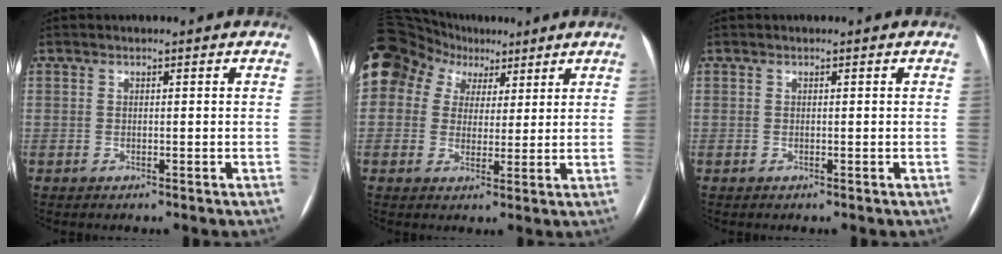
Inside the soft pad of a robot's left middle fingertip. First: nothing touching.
{"total": 22.6, "force": [11.8, 16.7, 9.5], "torque": [-0.304, 0.098, 0.226]}
{"total": 0.0}